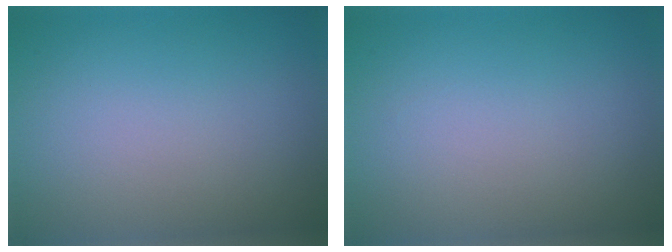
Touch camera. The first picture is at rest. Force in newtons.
{"total": 0.0}